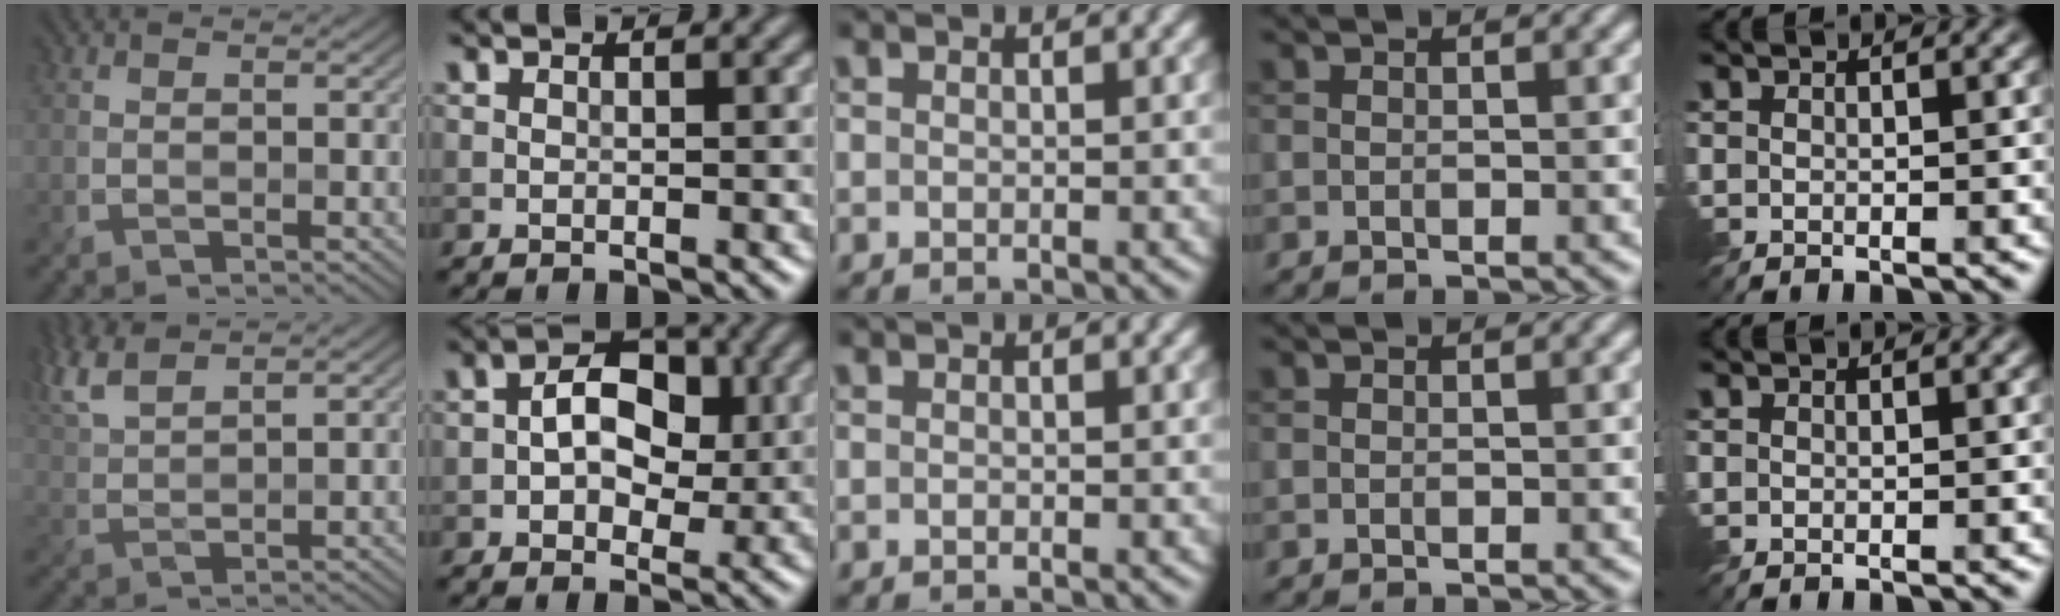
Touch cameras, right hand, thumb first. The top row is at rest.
{"thumb": {"total": 6.0, "force": [4.5, 1.4, 3.6], "torque": [-0.091, 0.021, 0.096]}, "index": {"total": 6.4, "force": [0.3, 4.1, 4.9], "torque": [-0.066, 0.006, -0.001]}}